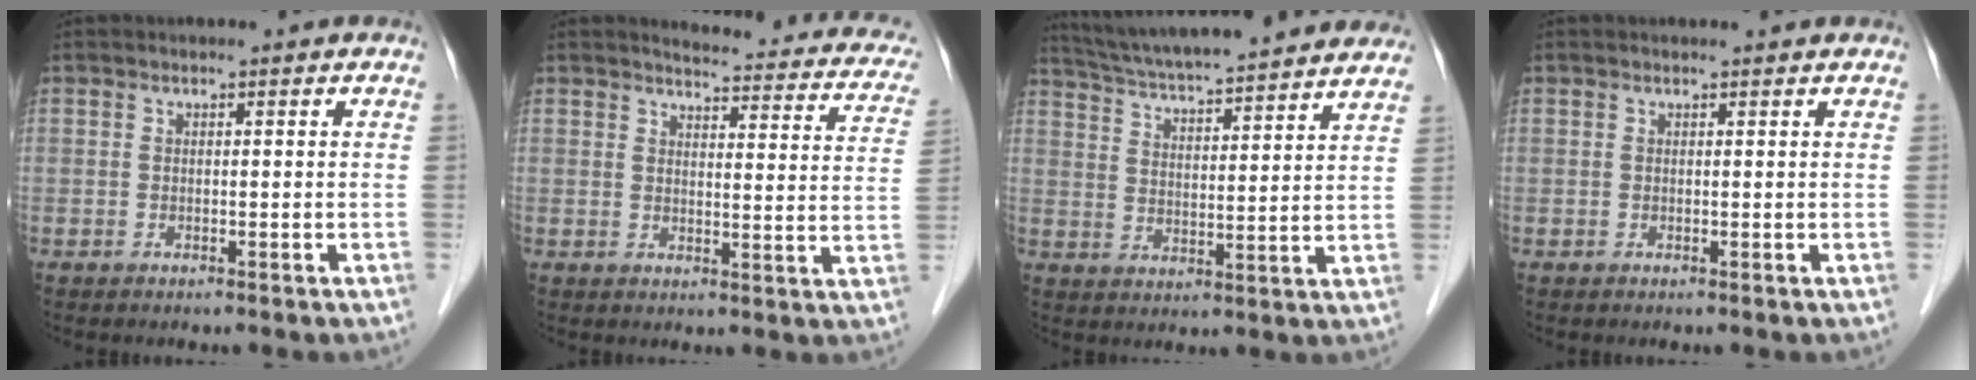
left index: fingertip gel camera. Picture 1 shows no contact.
{"total": 16.6, "force": [15.1, 3.8, 5.8], "torque": [-0.044, -0.032, 0.147]}
{"total": 24.0, "force": [21.6, 2.0, 10.2], "torque": [-0.170, 0.014, 0.300]}
{"total": 1.5, "force": [1.5, -0.1, 0.3], "torque": [-0.009, 0.007, 0.018]}